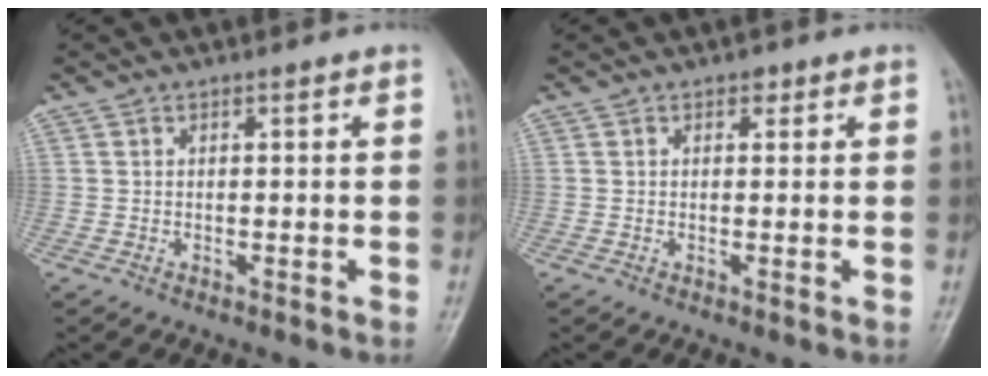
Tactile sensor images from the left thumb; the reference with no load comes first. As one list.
[{"total": 1.2, "force": [0.6, 0.9, 0.6], "torque": [0.004, -0.001, 0.005]}]